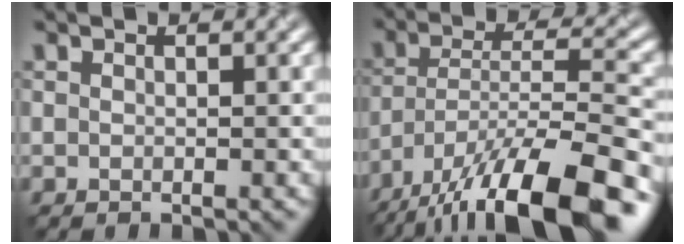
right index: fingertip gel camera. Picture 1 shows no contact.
{"total": 15.7, "force": [-11.1, 4.1, 10.3], "torque": [-0.195, 0.000, -0.178]}